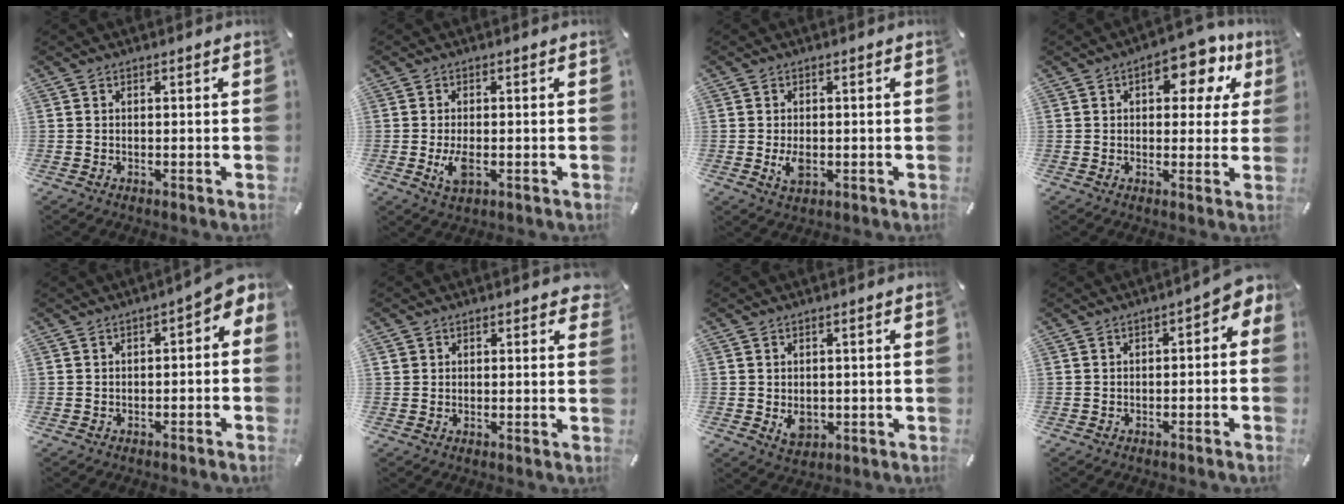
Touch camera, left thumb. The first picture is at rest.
{"total": 4.5, "force": [-0.9, 2.3, 3.8], "torque": [-0.090, -0.007, -0.019]}
{"total": 3.9, "force": [-0.6, 2.4, 3.0], "torque": [-0.059, -0.006, -0.012]}
{"total": 11.1, "force": [4.5, 6.2, 8.0], "torque": [-0.085, -0.019, 0.066]}
{"total": 3.6, "force": [-0.7, 1.8, 3.0], "torque": [-0.049, 0.005, -0.018]}
{"total": 1.8, "force": [1.1, 1.4, 0.4], "torque": [0.007, -0.001, 0.016]}
{"total": 4.0, "force": [-0.5, 3.3, 2.3], "torque": [-0.028, -0.002, -0.008]}
{"total": 3.3, "force": [-1.1, 1.8, 2.6], "torque": [-0.040, 0.008, -0.024]}